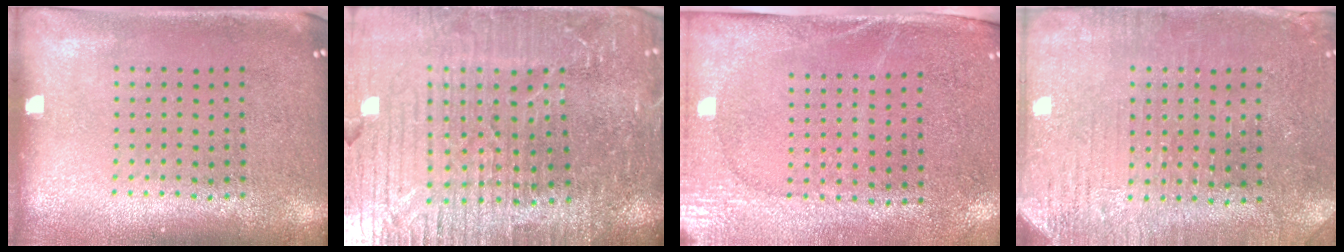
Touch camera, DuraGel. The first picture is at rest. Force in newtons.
{"total": 5.7, "press": 5.2, "slide": 2.3}
{"total": 2.7, "press": 2.3, "slide": 1.5}
{"total": 3.0, "press": 2.8, "slide": 0.8}